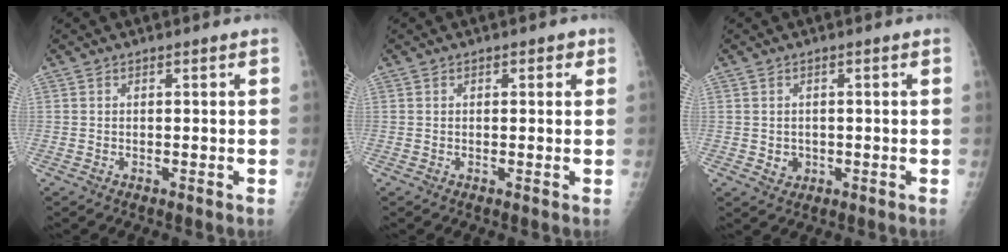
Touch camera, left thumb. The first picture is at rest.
{"total": 2.0, "force": [0.8, 1.3, 1.3], "torque": [0.000, 0.001, 0.006]}
{"total": 2.5, "force": [-0.4, 2.3, 1.0], "torque": [-0.005, 0.002, 0.002]}